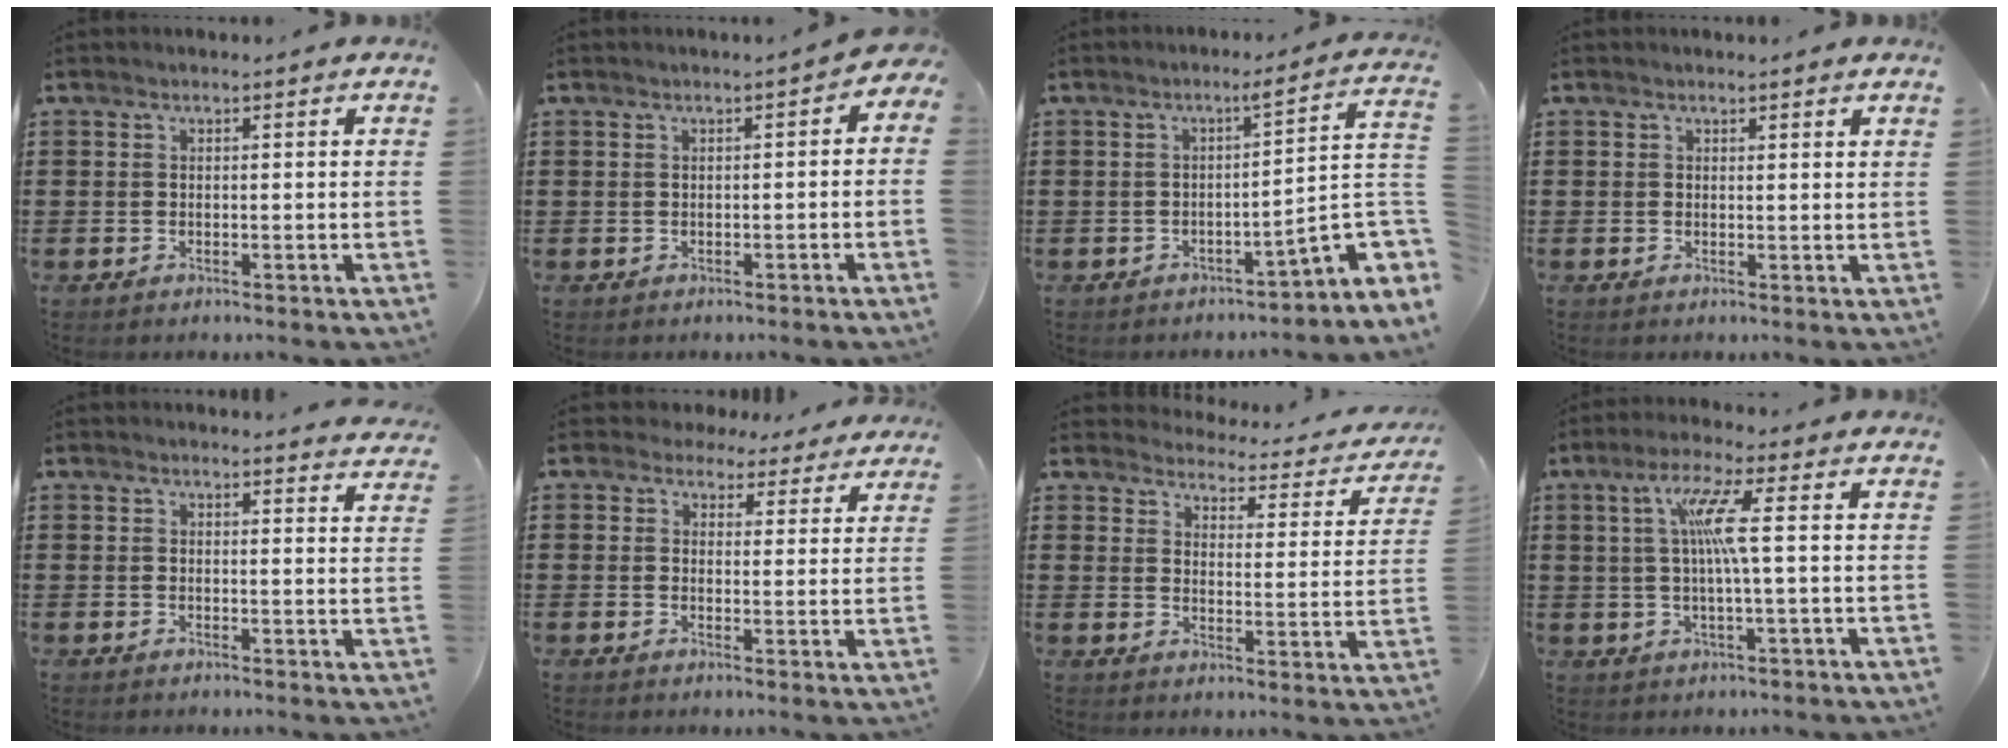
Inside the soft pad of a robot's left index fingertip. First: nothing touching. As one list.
[{"total": 0.9, "force": [-0.7, 0.3, 0.6], "torque": [-0.014, 0.001, -0.014]}, {"total": 4.7, "force": [-1.5, -0.1, 4.4], "torque": [-0.075, -0.036, -0.040]}, {"total": 0.9, "force": [0.9, 0.0, 0.1], "torque": [-0.005, -0.001, 0.017]}, {"total": 2.2, "force": [2.2, -0.1, 0.0], "torque": [0.000, -0.010, 0.040]}, {"total": 3.5, "force": [3.1, 1.4, 0.3], "torque": [-0.022, -0.006, 0.058]}, {"total": 3.2, "force": [3.2, 0.2, 0.2], "torque": [-0.027, -0.028, 0.049]}, {"total": 6.5, "force": [1.2, 0.0, 6.3], "torque": [-0.127, -0.001, 0.014]}]